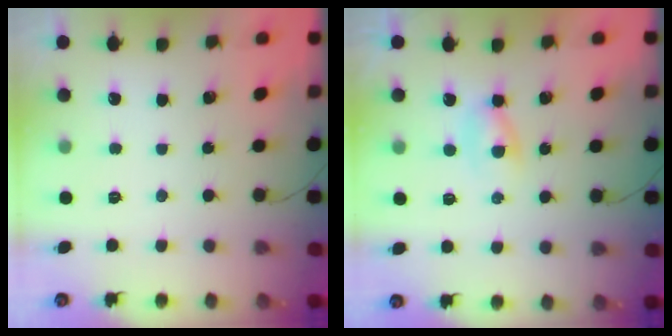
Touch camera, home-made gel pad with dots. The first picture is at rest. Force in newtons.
{"total": 1.9, "press": 1.6, "slide": 1.0}